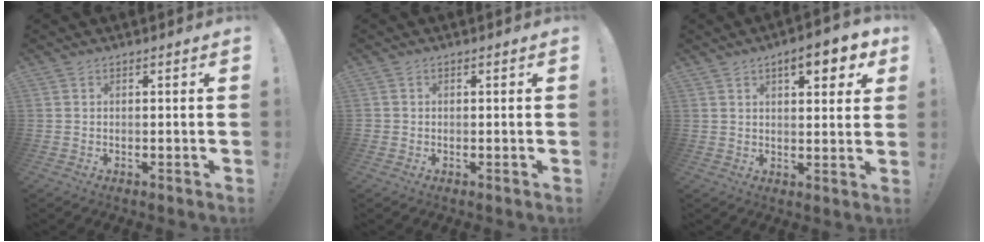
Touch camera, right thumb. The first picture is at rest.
{"total": 0.8, "force": [-0.2, 0.8, 0.1], "torque": [-0.004, 0.003, -0.003]}
{"total": 8.4, "force": [4.5, 2.9, 6.5], "torque": [-0.077, -0.020, 0.070]}